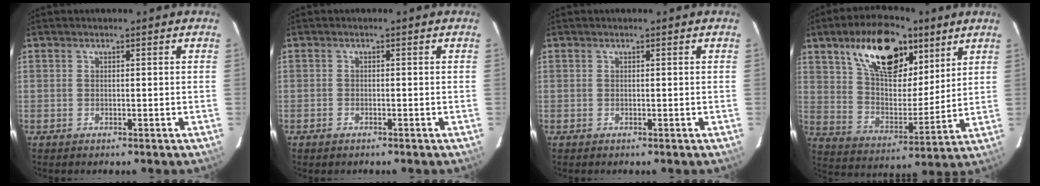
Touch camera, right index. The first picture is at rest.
{"total": 0.9, "force": [-0.8, 0.4, 0.3], "torque": [-0.009, 0.001, -0.016]}
{"total": 0.0}
{"total": 20.1, "force": [11.2, 10.0, 13.4], "torque": [-0.233, 0.028, 0.200]}